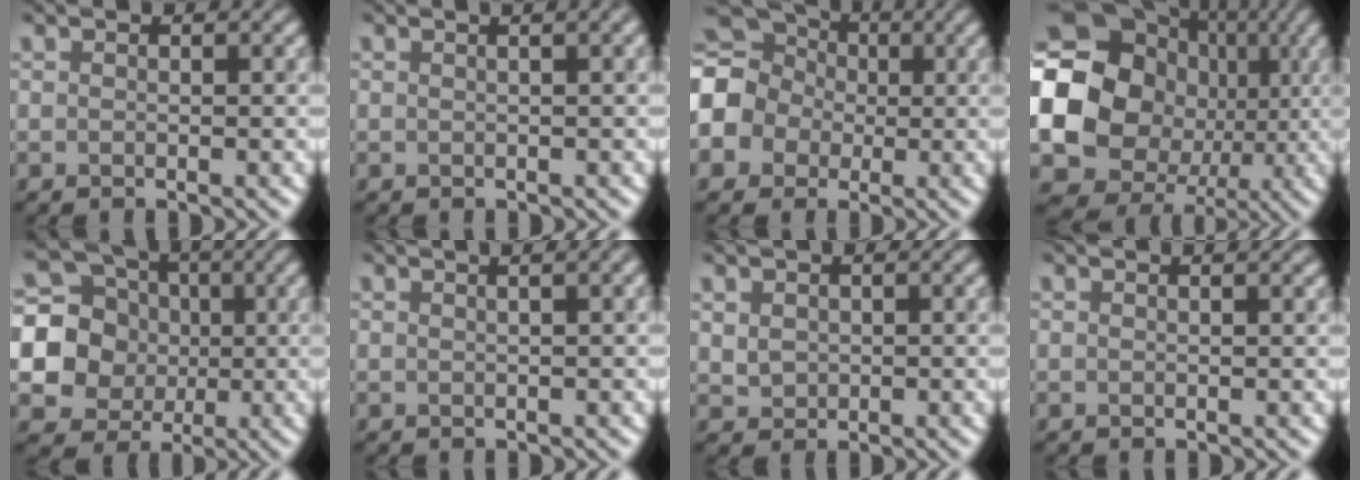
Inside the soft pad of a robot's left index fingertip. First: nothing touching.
{"total": 2.5, "force": [0.9, 0.9, 2.1], "torque": [-0.009, 0.010, 0.004]}
{"total": 12.8, "force": [-0.3, 11.6, 5.3], "torque": [-0.142, 0.014, -0.051]}
{"total": 18.8, "force": [-0.7, 16.6, 8.7], "torque": [-0.158, -0.006, -0.047]}
{"total": 8.2, "force": [0.2, 7.6, 3.0], "torque": [-0.072, 0.000, -0.019]}
{"total": 2.8, "force": [1.1, 1.1, 2.3], "torque": [-0.012, 0.011, 0.004]}
{"total": 1.8, "force": [0.4, 1.6, 0.8], "torque": [-0.018, 0.006, 0.011]}
{"total": 0.0}